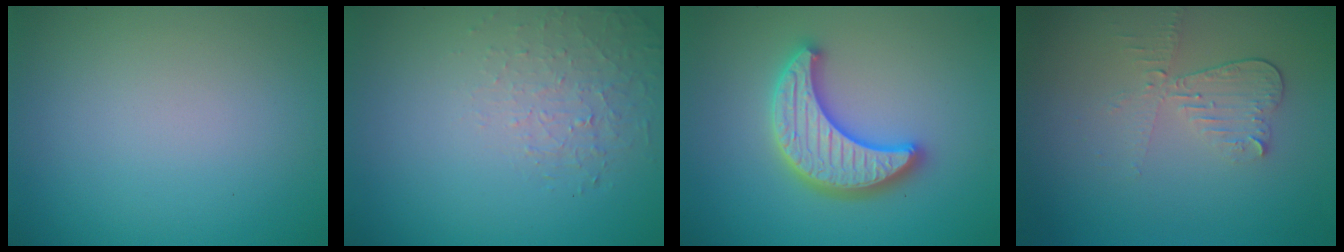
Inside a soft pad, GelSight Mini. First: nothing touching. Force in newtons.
{"total": 1.4, "press": 0.6, "slide": 1.3}
{"total": 5.4, "press": 5.3, "slide": 0.9}
{"total": 2.8, "press": 2.5, "slide": 1.3}